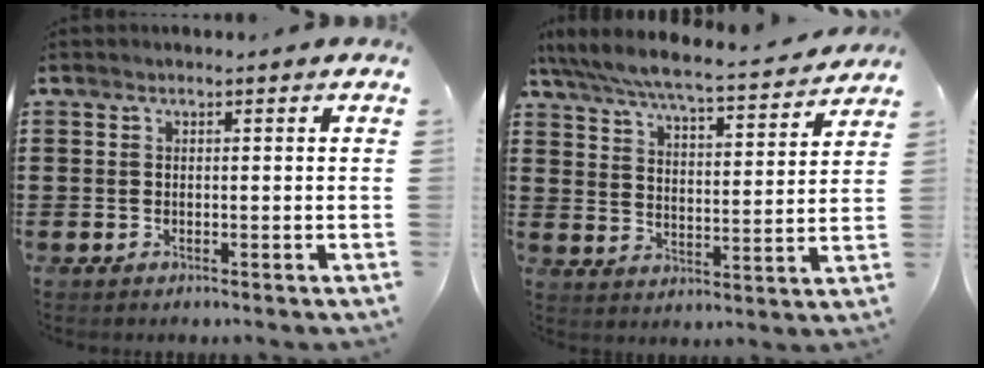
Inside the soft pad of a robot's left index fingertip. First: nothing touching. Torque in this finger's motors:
{"motor_torque": [2.14, 0.00, -0.02, -0.12]}